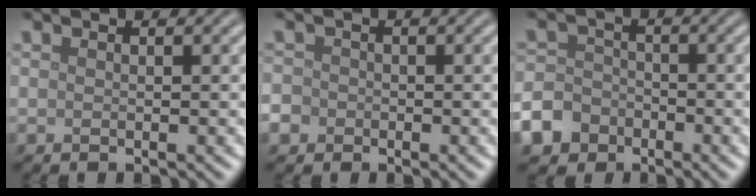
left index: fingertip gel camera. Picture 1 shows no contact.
{"total": 3.0, "force": [-1.4, 2.6, 0.8], "torque": [-0.006, 0.001, -0.035]}
{"total": 6.2, "force": [-3.8, 4.7, 1.4], "torque": [-0.023, -0.016, -0.080]}